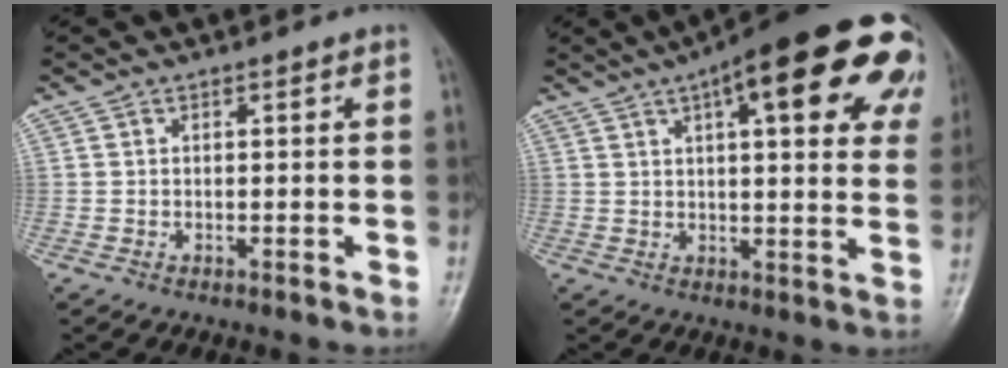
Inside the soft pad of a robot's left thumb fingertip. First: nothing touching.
{"total": 25.1, "force": [11.0, 7.9, 21.1], "torque": [-0.250, 0.013, 0.139]}